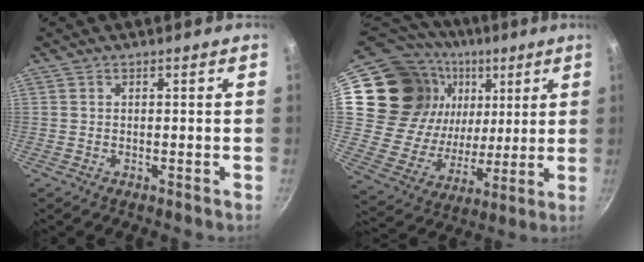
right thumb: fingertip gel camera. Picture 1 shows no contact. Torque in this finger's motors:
{"motor_torque": [1.78, 3.16, 1.40, 0.75, 0.40]}